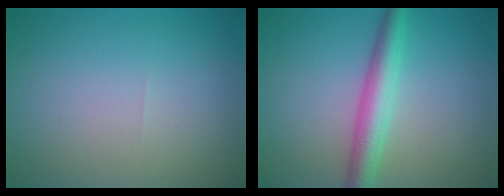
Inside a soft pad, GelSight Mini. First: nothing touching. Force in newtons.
{"total": 3.9, "press": 3.9, "slide": 0.2}